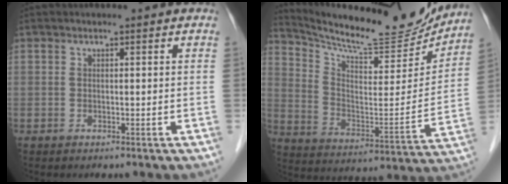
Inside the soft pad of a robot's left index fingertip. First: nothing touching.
{"total": 20.7, "force": [19.3, 3.0, 6.7], "torque": [-0.121, -0.050, 0.285]}